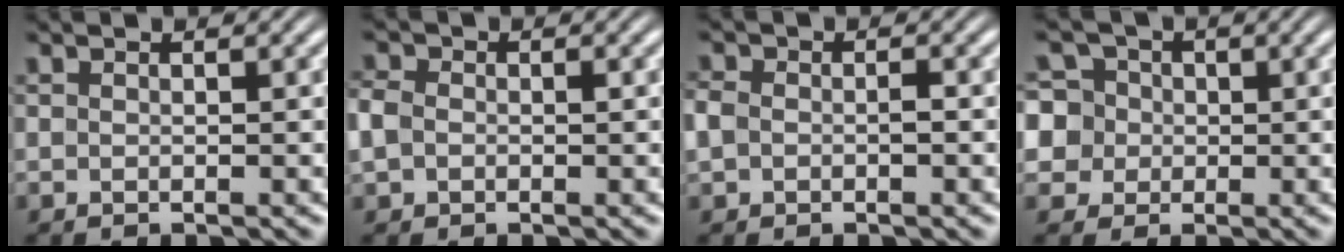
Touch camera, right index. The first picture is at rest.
{"total": 2.1, "force": [-0.3, 1.8, 1.1], "torque": [-0.041, -0.009, -0.001]}
{"total": 1.9, "force": [-0.4, 1.5, 1.0], "torque": [-0.033, -0.007, -0.002]}
{"total": 9.4, "force": [-0.7, 8.8, 3.2], "torque": [-0.099, -0.039, -0.007]}